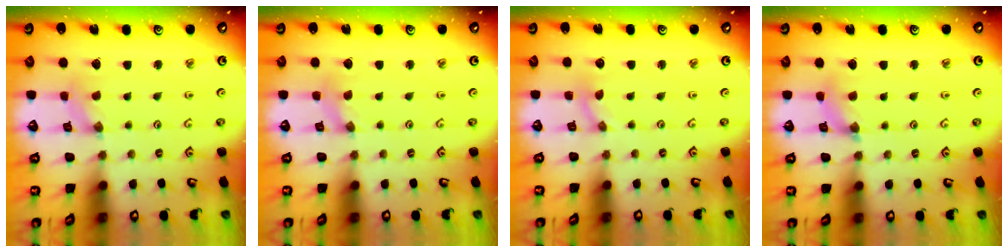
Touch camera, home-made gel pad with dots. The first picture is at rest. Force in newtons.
{"total": 0.0}
{"total": 0.0}
{"total": 3.0, "press": 3.0, "slide": 0.4}